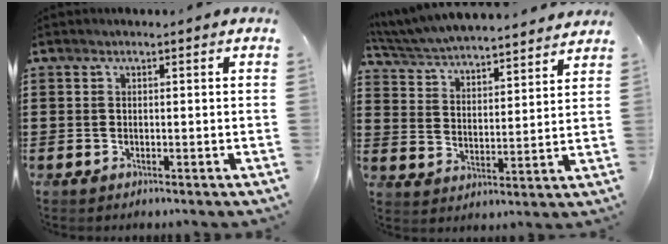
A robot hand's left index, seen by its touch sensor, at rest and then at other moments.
{"total": 5.3, "force": [5.2, 0.0, 0.9], "torque": [-0.044, -0.036, 0.088]}